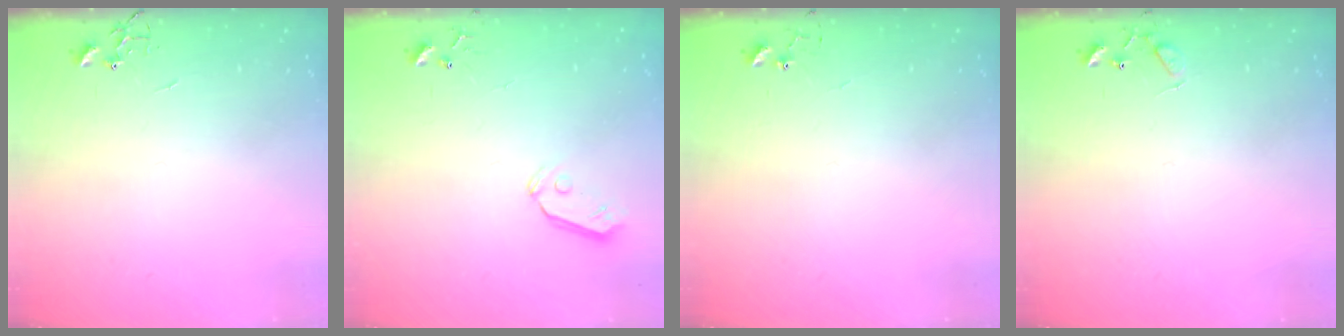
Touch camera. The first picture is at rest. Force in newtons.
{"total": 5.8, "press": 5.8, "slide": 0.5}
{"total": 5.2, "press": 5.2, "slide": 0.4}
{"total": 5.6, "press": 5.6, "slide": 0.5}